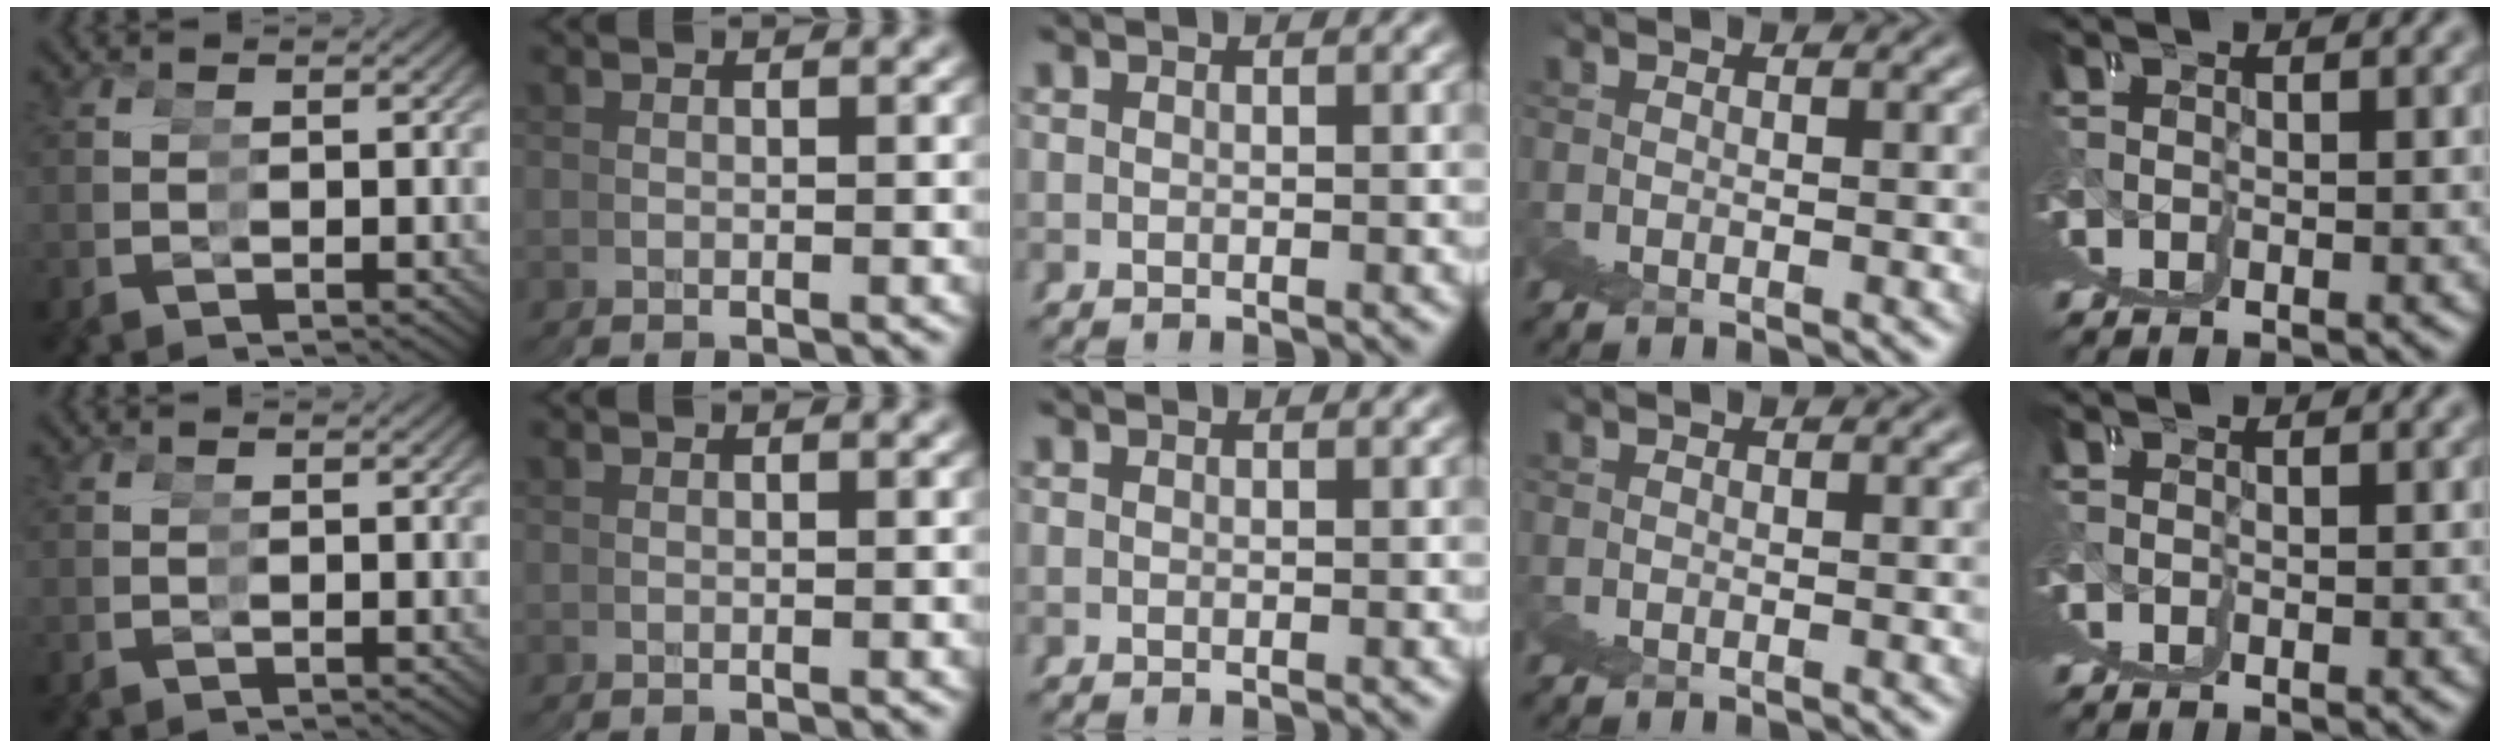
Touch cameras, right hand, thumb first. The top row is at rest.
{}